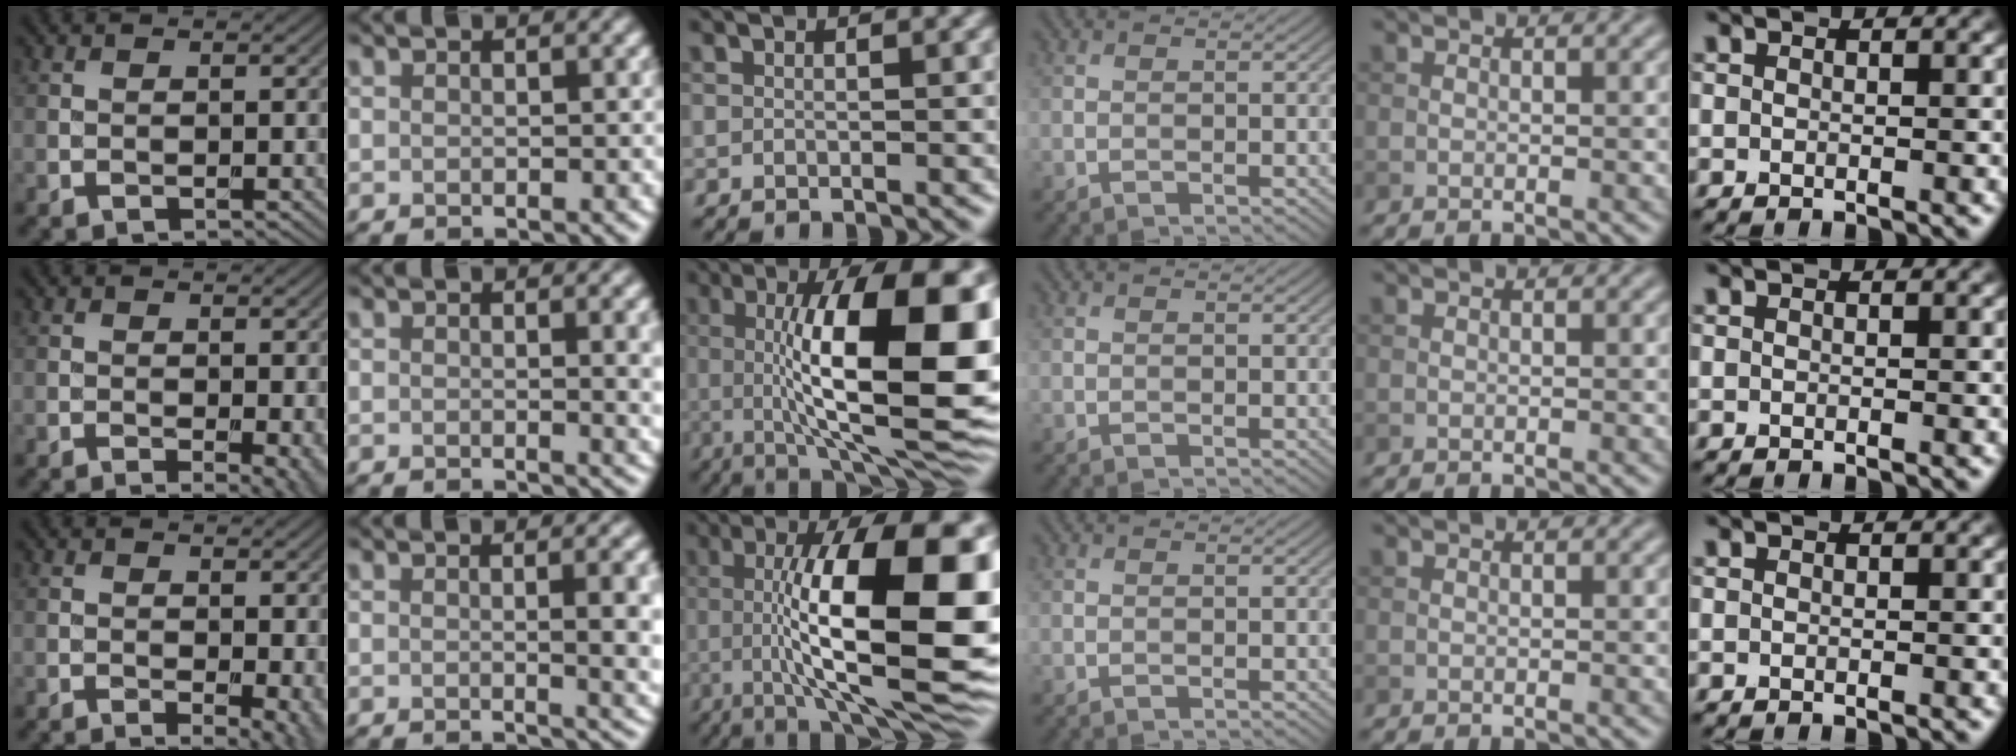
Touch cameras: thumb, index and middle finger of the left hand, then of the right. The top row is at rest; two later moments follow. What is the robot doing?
{"motion": "screw", "object": "dispenser bottle"}